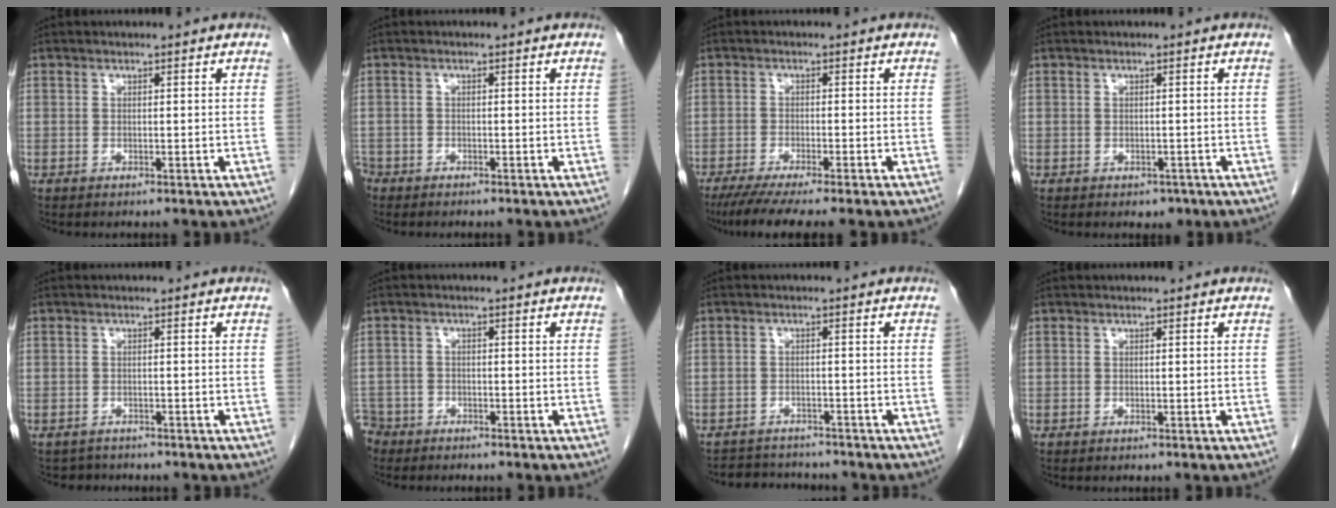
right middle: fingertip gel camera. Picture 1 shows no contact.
{"total": 2.4, "force": [-1.8, 1.4, 0.4], "torque": [-0.016, 0.000, -0.036]}
{"total": 8.5, "force": [-6.7, 0.0, 5.2], "torque": [-0.070, -0.019, -0.104]}
{"total": 1.6, "force": [-0.9, 1.1, 0.7], "torque": [-0.006, 0.002, -0.005]}
{"total": 2.3, "force": [-2.0, 1.0, -0.5], "torque": [0.003, -0.001, -0.033]}
{"total": 4.2, "force": [-3.4, 2.3, -0.3], "torque": [0.003, 0.001, -0.071]}
{"total": 5.9, "force": [-5.7, 1.5, 0.5], "torque": [-0.003, 0.008, -0.082]}
{"total": 0.0}